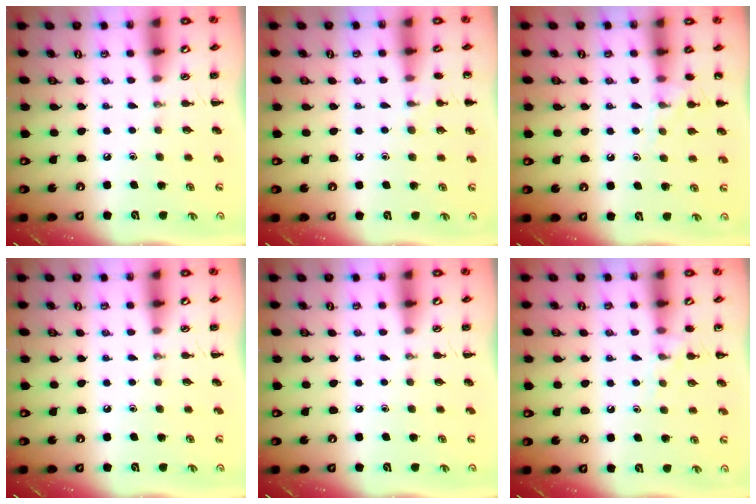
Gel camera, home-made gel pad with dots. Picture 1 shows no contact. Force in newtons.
{"total": 7.1, "press": 6.8, "slide": 2.1}
{"total": 8.7, "press": 8.6, "slide": 1.2}
{"total": 0.0}
{"total": 0.0}
{"total": 7.9, "press": 7.7, "slide": 1.8}